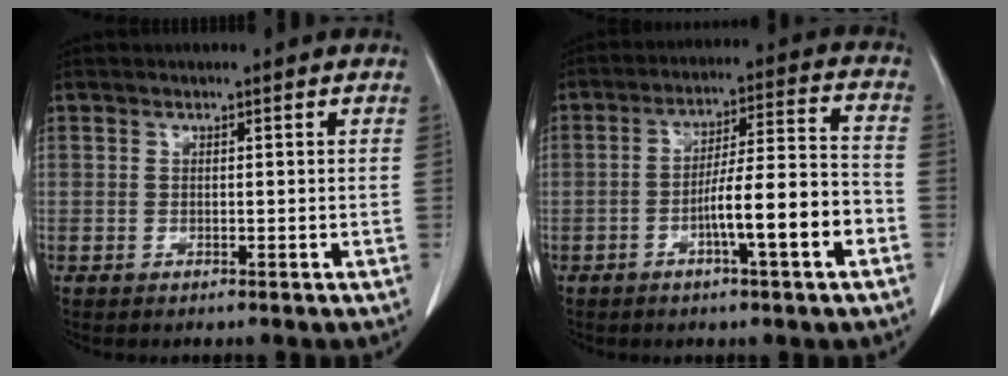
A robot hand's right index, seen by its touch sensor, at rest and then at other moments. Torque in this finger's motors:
{"motor_torque": [1.28, -0.85, 0.48, 0.17]}